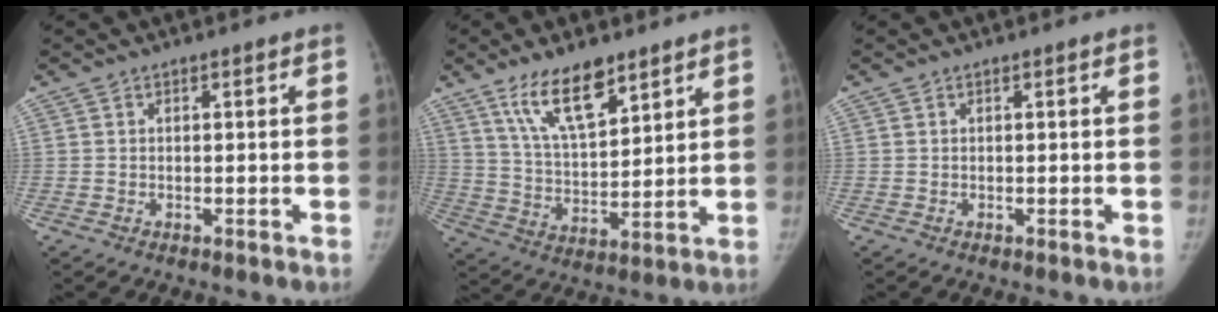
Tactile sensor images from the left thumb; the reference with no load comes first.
{"total": 12.2, "force": [8.0, 4.7, 7.9], "torque": [-0.117, -0.047, 0.153]}
{"total": 0.0}